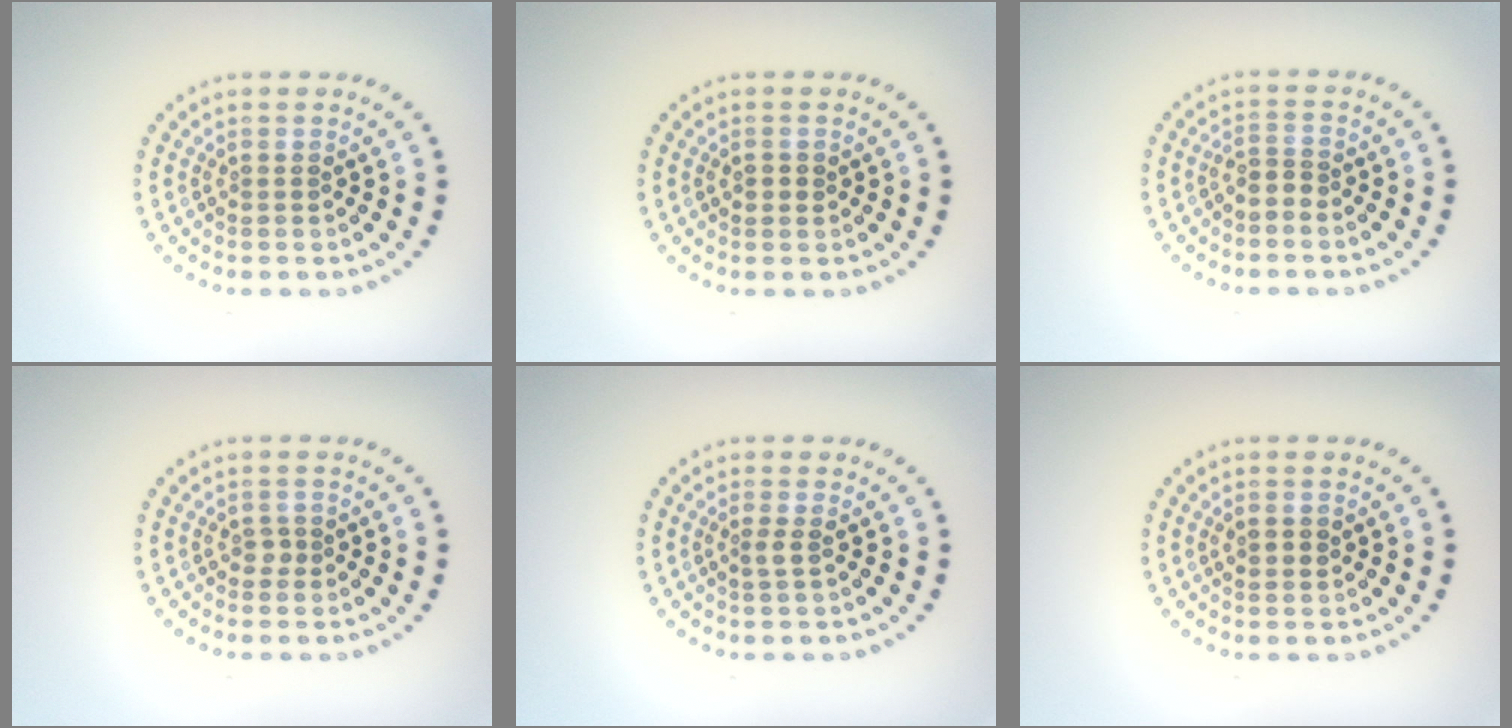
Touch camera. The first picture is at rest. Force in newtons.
{"total": 0.8, "press": 0.8, "slide": 0.3}
{"total": 1.7, "press": 1.2, "slide": 1.2}
{"total": 0.7, "press": 0.6, "slide": 0.4}
{"total": 0.9, "press": 0.6, "slide": 0.7}
{"total": 1.1, "press": 1.0, "slide": 0.4}